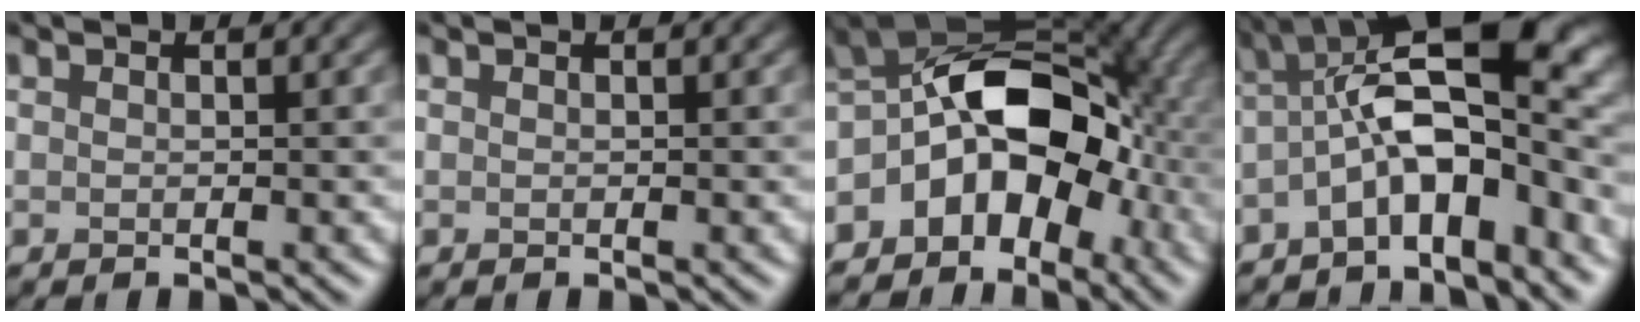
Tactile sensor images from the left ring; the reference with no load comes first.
{"total": 0.0}
{"total": 9.2, "force": [-4.3, 5.7, 5.8], "torque": [-0.080, 0.012, -0.082]}
{"total": 9.9, "force": [-3.0, 3.9, 8.5], "torque": [-0.148, 0.016, -0.059]}